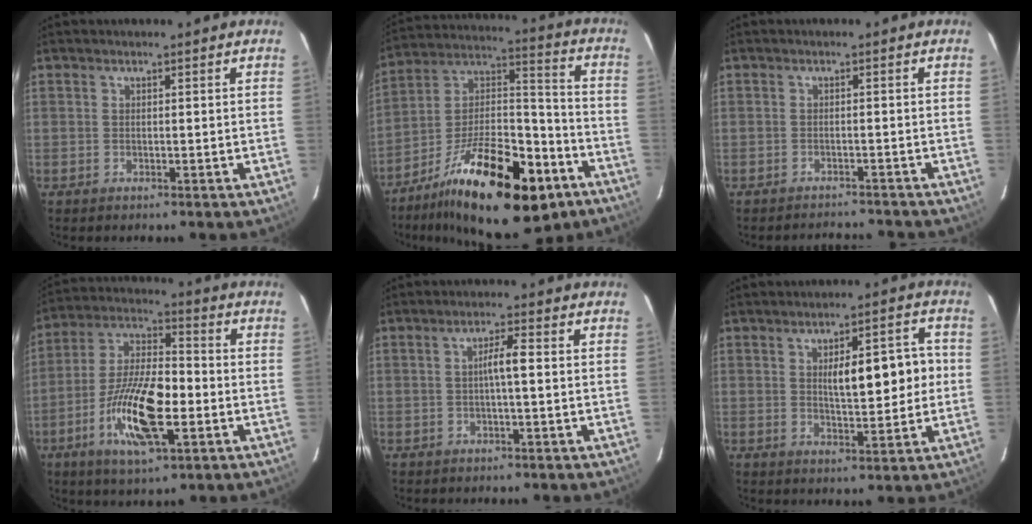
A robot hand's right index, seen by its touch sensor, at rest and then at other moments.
{"total": 24.3, "force": [-14.4, 7.5, 18.1], "torque": [-0.273, 0.012, -0.228]}
{"total": 4.4, "force": [-4.3, 0.6, -0.3], "torque": [0.005, 0.000, -0.059]}
{"total": 14.9, "force": [-4.6, 4.1, 13.5], "torque": [-0.267, -0.002, -0.083]}
{"total": 3.1, "force": [0.0, 0.1, 3.1], "torque": [-0.055, 0.005, -0.001]}
{"total": 9.0, "force": [1.0, 2.8, 8.5], "torque": [-0.121, 0.020, 0.021]}